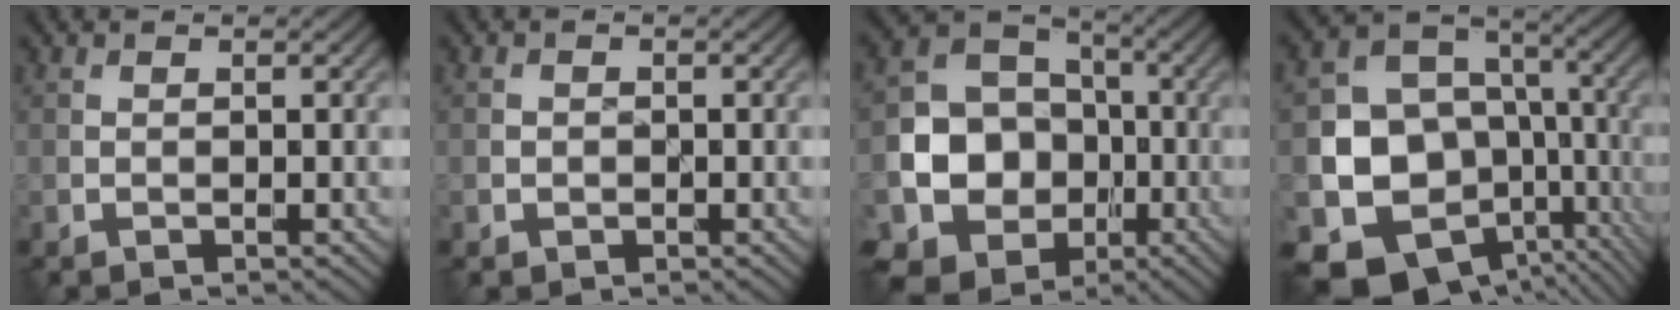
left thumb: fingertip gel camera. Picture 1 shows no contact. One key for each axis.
{"total": 0.8, "fx": -0.2, "fy": 0.8, "fz": 0.1, "tx": 0.001, "ty": -0.004, "tz": -0.005}
{"total": 12.7, "fx": -3.5, "fy": 10.7, "fz": 6.0, "tx": -0.143, "ty": -0.030, "tz": -0.077}
{"total": 15.1, "fx": -6.1, "fy": 11.9, "fz": 7.1, "tx": -0.152, "ty": -0.044, "tz": -0.093}